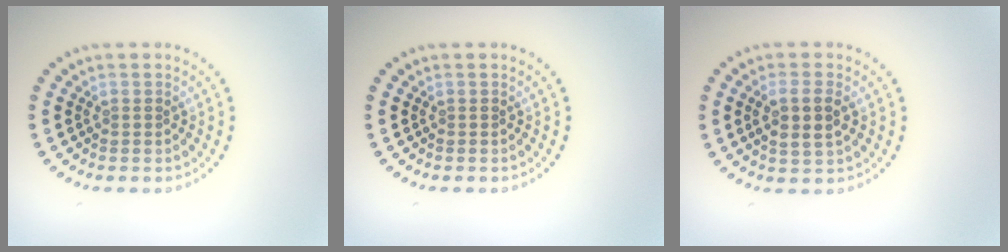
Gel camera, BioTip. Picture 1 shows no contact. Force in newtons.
{"total": 0.0}
{"total": 2.9, "press": 2.8, "slide": 0.9}